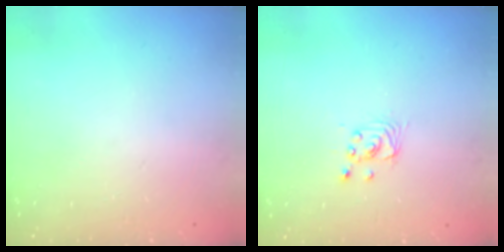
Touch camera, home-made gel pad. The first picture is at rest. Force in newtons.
{"total": 2.4, "press": 2.4, "slide": 0.2}